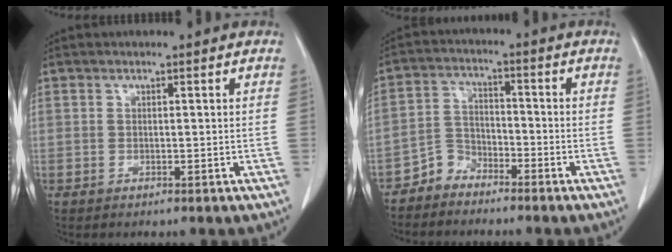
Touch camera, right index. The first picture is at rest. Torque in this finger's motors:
{"motor_torque": [0.09, -0.20, -0.12, -0.07]}